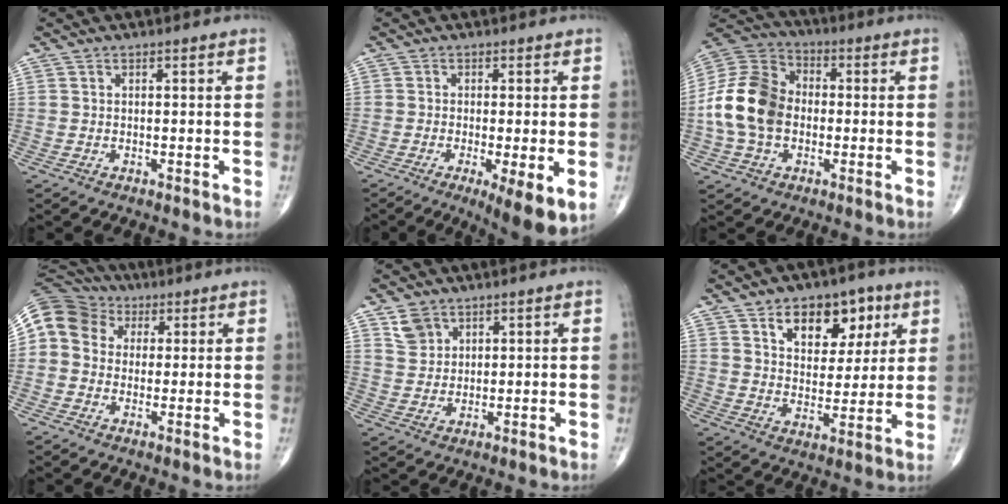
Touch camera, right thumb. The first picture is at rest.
{"total": 8.5, "force": [-2.6, 1.9, 7.8], "torque": [-0.121, -0.022, -0.041]}
{"total": 14.5, "force": [-1.5, 10.7, 9.7], "torque": [-0.177, 0.034, -0.037]}
{"total": 11.1, "force": [2.3, 9.8, 4.6], "torque": [-0.075, 0.031, 0.029]}
{"total": 4.1, "force": [2.6, 2.9, 1.2], "torque": [-0.009, -0.014, 0.055]}
{"total": 12.8, "force": [6.1, 8.0, 7.8], "torque": [-0.072, -0.023, 0.095]}